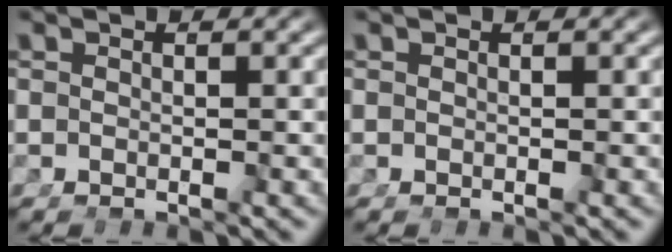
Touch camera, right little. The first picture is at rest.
{"total": 0.0}